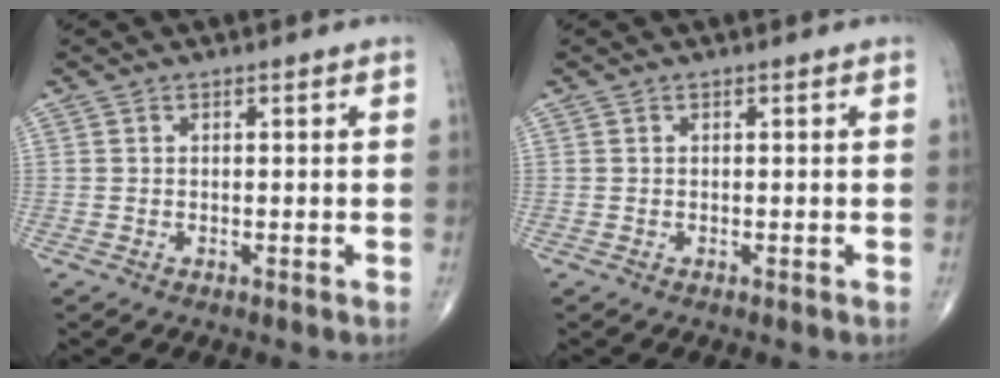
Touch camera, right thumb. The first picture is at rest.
{"total": 0.0}